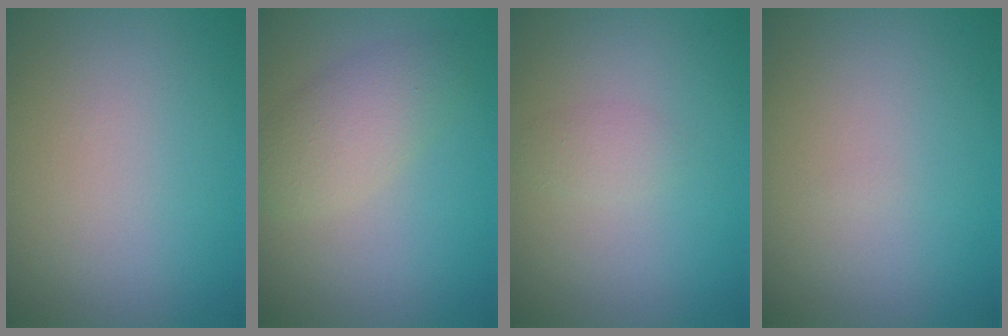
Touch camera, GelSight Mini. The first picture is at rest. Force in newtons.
{"total": 3.5, "press": 3.5, "slide": 0.2}
{"total": 1.2, "press": 1.2, "slide": 0.0}
{"total": 0.0}